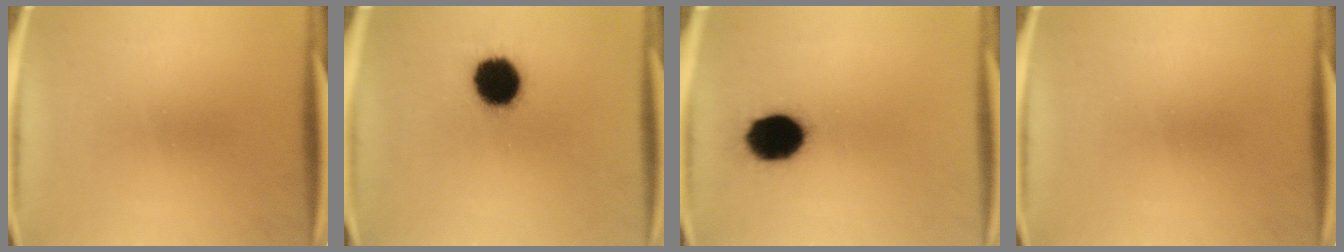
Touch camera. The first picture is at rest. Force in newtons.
{"total": 13.9}
{"total": 14.1}
{"total": 0.0}